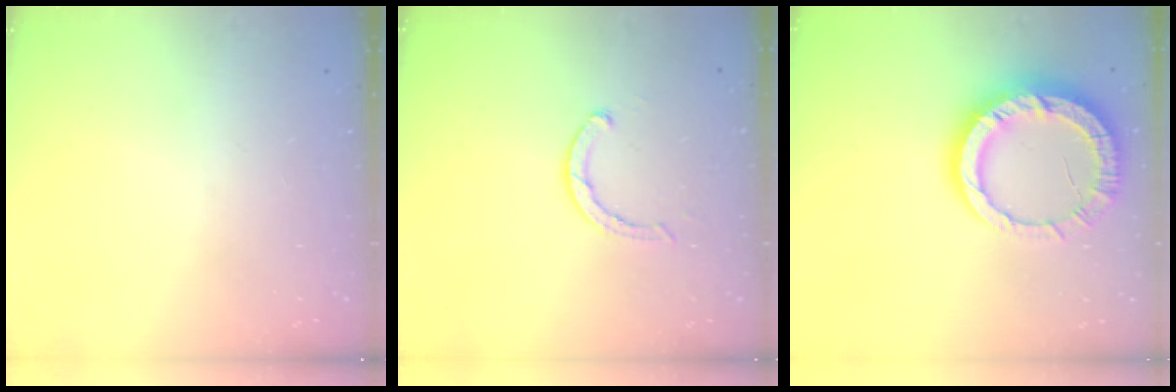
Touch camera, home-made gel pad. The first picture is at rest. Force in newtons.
{"total": 3.7, "press": 3.7, "slide": 0.7}
{"total": 14.6, "press": 14.5, "slide": 1.4}